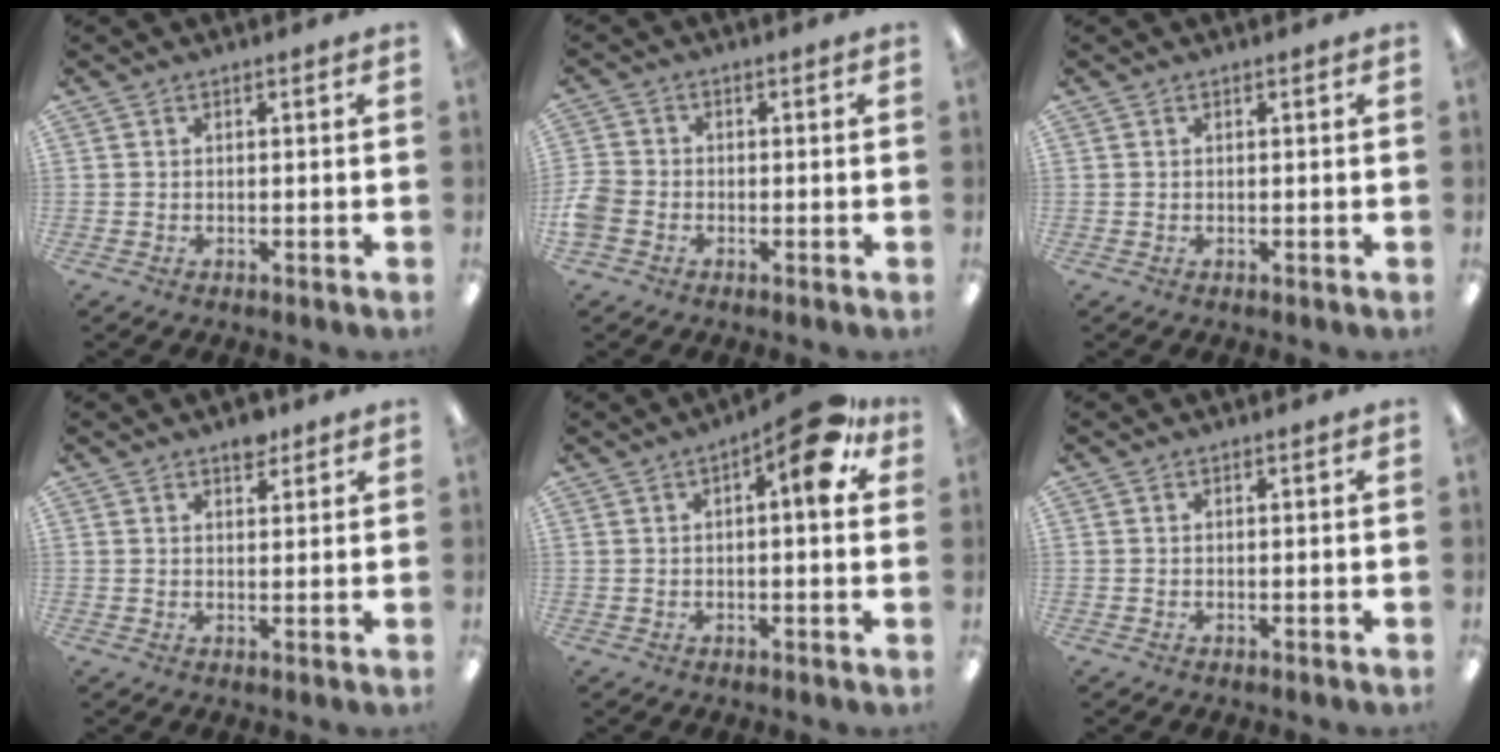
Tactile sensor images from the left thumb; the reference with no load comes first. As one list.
[{"total": 4.4, "force": [-1.7, 3.5, 2.1], "torque": [-0.036, 0.013, -0.029]}, {"total": 0.0}, {"total": 3.2, "force": [2.6, 1.5, 1.2], "torque": [-0.002, -0.011, 0.043]}, {"total": 10.5, "force": [4.1, 3.5, 9.0], "torque": [-0.114, -0.017, 0.062]}, {"total": 0.0}]